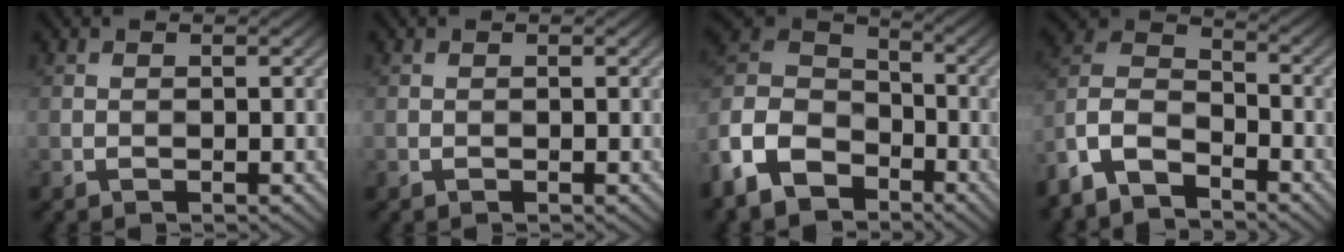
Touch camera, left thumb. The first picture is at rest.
{"total": 0.0}
{"total": 13.6, "force": [-8.2, 8.4, 6.9], "torque": [-0.200, -0.023, -0.176]}
{"total": 10.4, "force": [-7.6, 4.6, 5.4], "torque": [-0.131, -0.010, -0.168]}